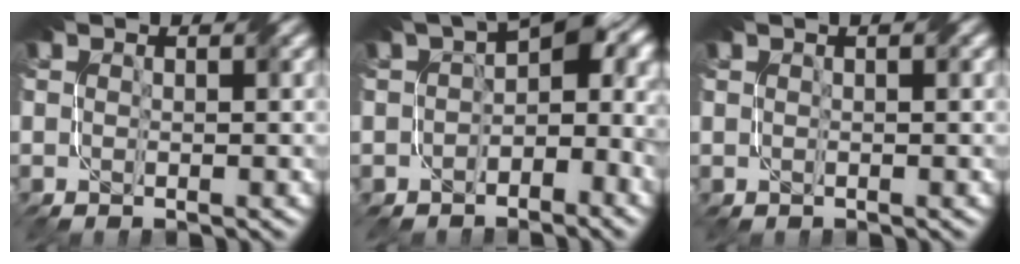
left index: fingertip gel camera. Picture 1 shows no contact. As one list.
[{"total": 5.9, "force": [-0.8, 3.9, 4.3], "torque": [-0.045, 0.017, -0.029]}, {"total": 0.7, "force": [0.7, -0.1, 0.0], "torque": [-0.003, 0.004, 0.006]}]